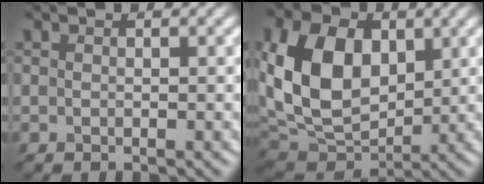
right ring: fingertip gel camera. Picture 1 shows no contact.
{"total": 11.2, "force": [2.0, 7.9, 7.7], "torque": [-0.173, 0.002, 0.033]}